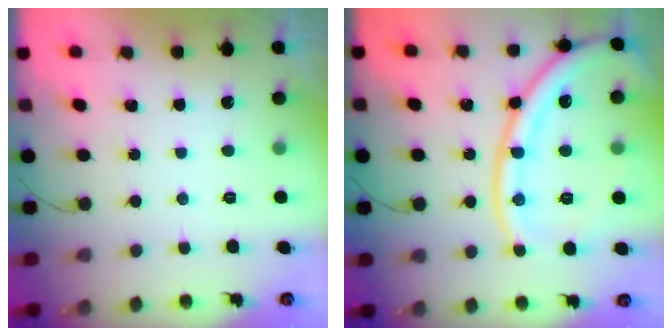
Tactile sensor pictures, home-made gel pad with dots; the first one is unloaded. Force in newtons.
{"total": 20.5, "press": 20.4, "slide": 2.2}